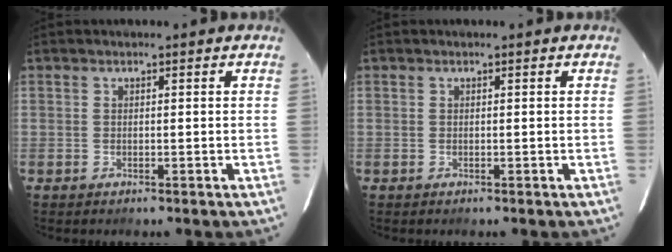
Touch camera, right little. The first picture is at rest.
{"total": 0.0}